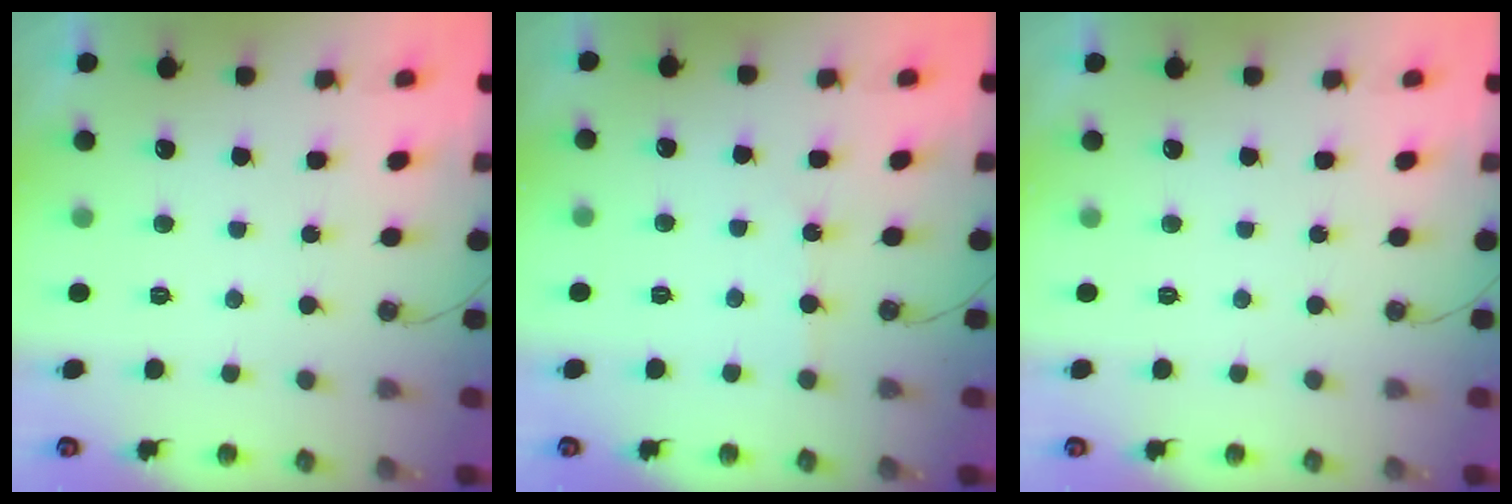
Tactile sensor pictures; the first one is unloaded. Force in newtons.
{"total": 1.0, "press": 1.0, "slide": 0.2}
{"total": 0.0}